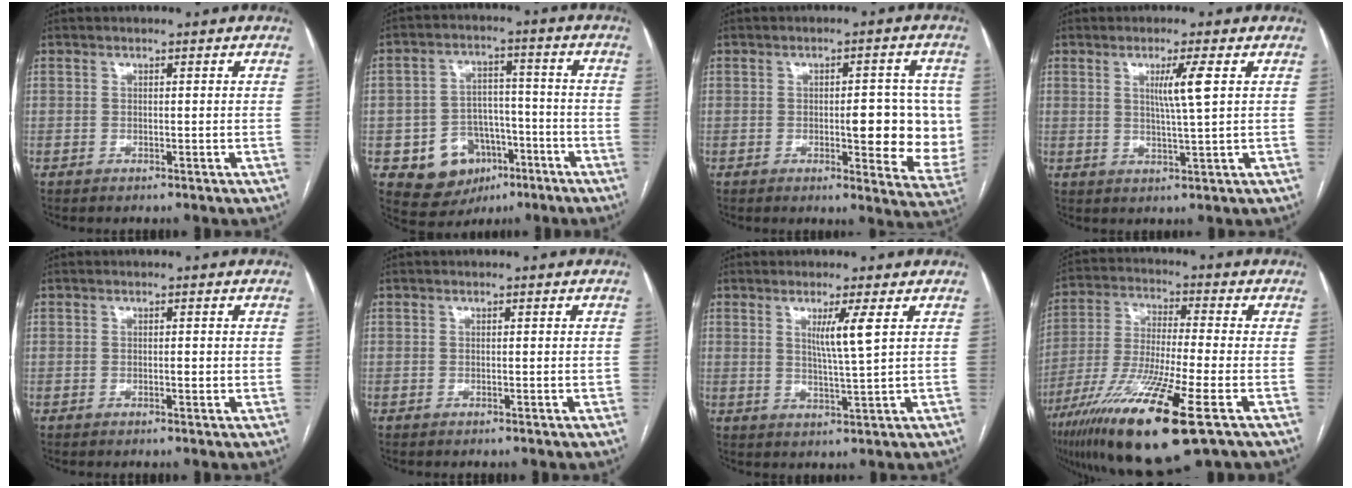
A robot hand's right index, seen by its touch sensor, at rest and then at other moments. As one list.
[{"total": 10.0, "force": [-4.3, 8.2, 3.6], "torque": [-0.053, 0.028, -0.056]}, {"total": 10.9, "force": [-0.4, 3.3, 10.4], "torque": [-0.115, -0.001, -0.002]}, {"total": 4.5, "force": [1.3, -0.7, 4.2], "torque": [-0.077, -0.005, 0.024]}, {"total": 1.3, "force": [0.0, 0.4, 1.2], "torque": [-0.021, -0.001, 0.000]}, {"total": 1.1, "force": [-0.1, 0.2, 1.0], "torque": [-0.018, 0.000, 0.001]}, {"total": 4.5, "force": [1.6, -0.9, 4.1], "torque": [-0.077, -0.012, 0.031]}, {"total": 18.0, "force": [-9.4, 0.9, 15.3], "torque": [-0.308, -0.048, -0.171]}]